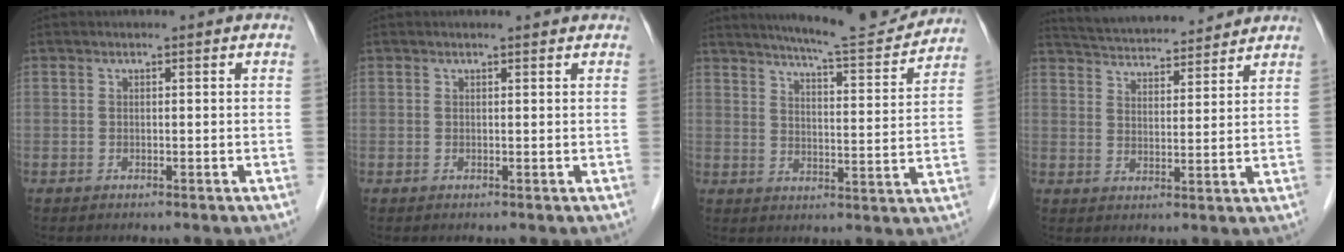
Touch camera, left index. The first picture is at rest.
{"total": 1.1, "force": [1.1, 0.1, 0.2], "torque": [-0.012, 0.001, 0.011]}
{"total": 13.6, "force": [12.8, 0.4, 4.4], "torque": [-0.067, -0.010, 0.173]}
{"total": 14.3, "force": [13.5, 2.1, 4.3], "torque": [-0.073, 0.026, 0.205]}